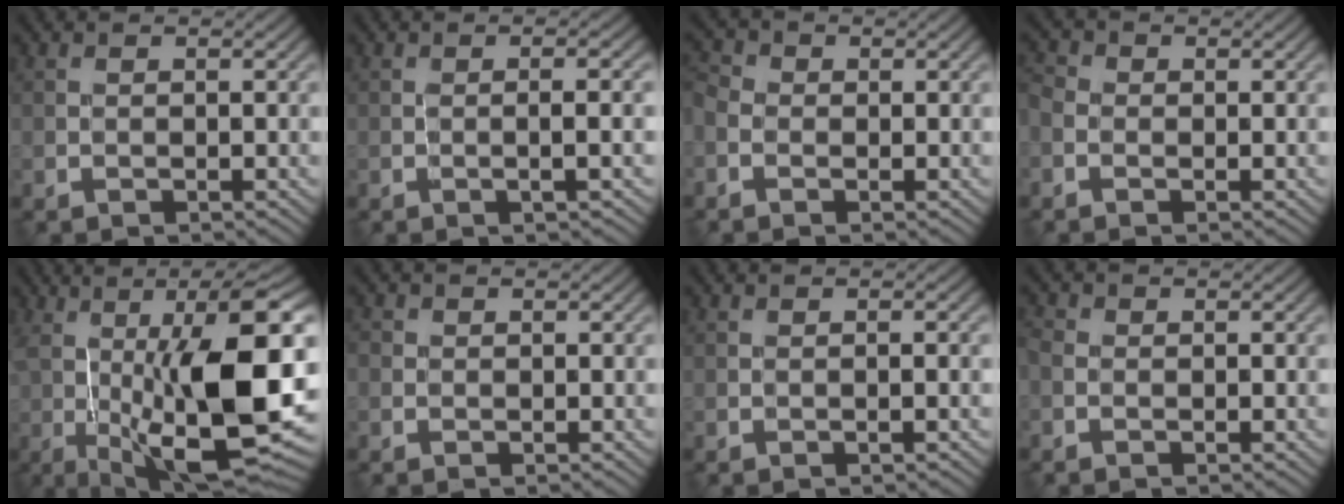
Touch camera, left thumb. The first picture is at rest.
{"total": 2.9, "force": [-0.3, 0.6, 2.8], "torque": [-0.040, 0.007, -0.009]}
{"total": 2.8, "force": [-0.8, 2.1, 1.7], "torque": [-0.043, 0.000, -0.023]}
{"total": 2.3, "force": [-0.7, 1.7, 1.4], "torque": [-0.035, 0.000, -0.021]}
{"total": 17.7, "force": [-0.7, 5.4, 16.8], "torque": [-0.251, 0.012, 0.000]}
{"total": 0.6, "force": [-0.1, 0.5, 0.1], "torque": [0.001, -0.001, -0.002]}
{"total": 1.2, "force": [-0.1, 0.3, 1.2], "torque": [-0.018, 0.002, -0.003]}
{"total": 1.6, "force": [-0.6, 1.1, 1.0], "torque": [-0.019, 0.002, -0.016]}